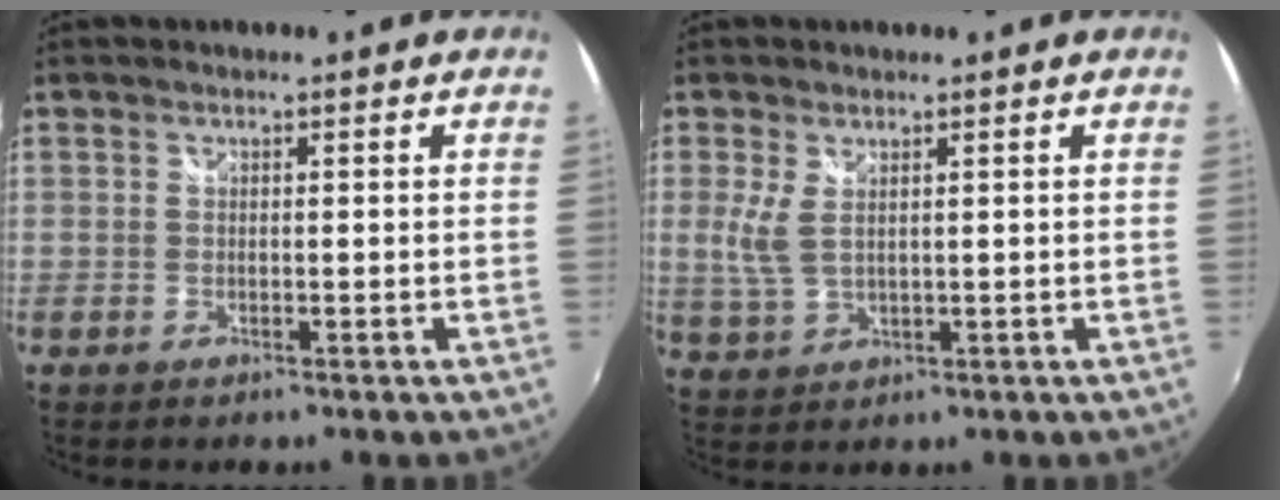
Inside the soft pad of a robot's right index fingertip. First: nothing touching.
{"total": 4.3, "force": [1.2, 1.9, 3.7], "torque": [-0.082, -0.002, 0.027]}